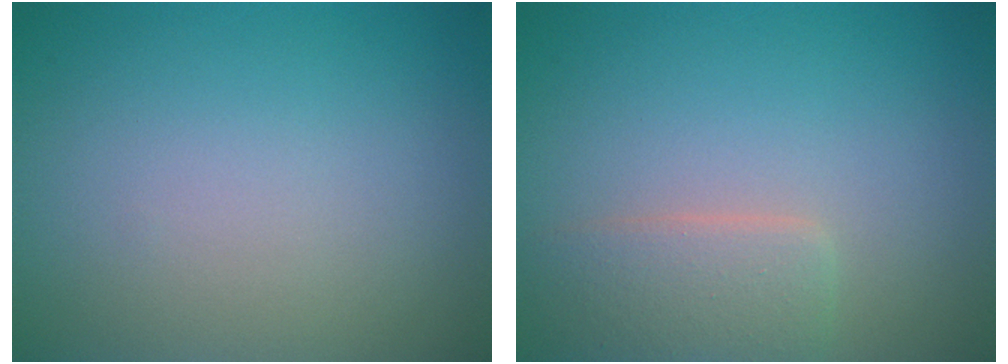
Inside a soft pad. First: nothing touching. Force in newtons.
{"total": 2.8, "press": 2.8, "slide": 0.2}